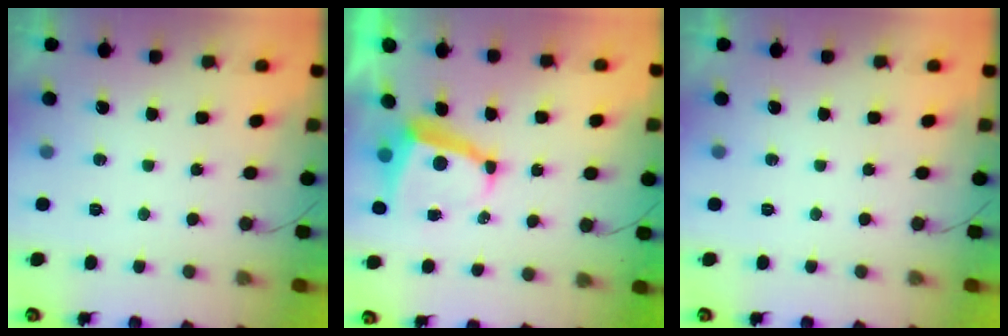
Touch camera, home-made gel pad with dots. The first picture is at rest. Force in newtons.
{"total": 6.1, "press": 6.1, "slide": 0.4}
{"total": 0.0}